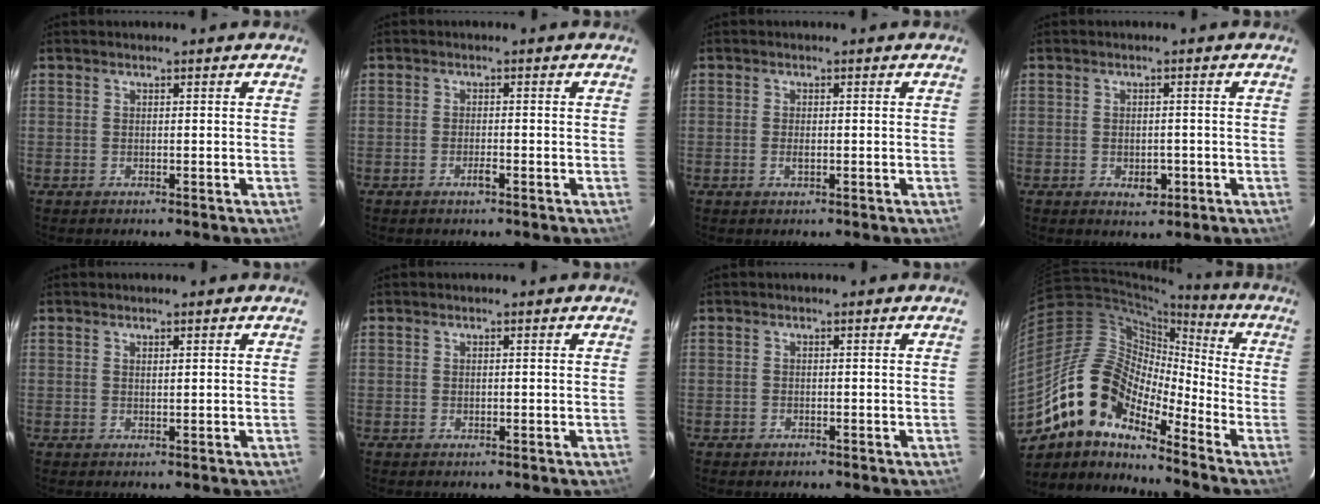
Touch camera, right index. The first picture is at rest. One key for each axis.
{"total": 1.8, "fx": -1.0, "fy": 0.4, "fz": 1.4, "tx": -0.028, "ty": 0.001, "tz": -0.018}
{"total": 1.5, "fx": -0.4, "fy": 0.7, "fz": 1.3, "tx": -0.025, "ty": 0.001, "tz": -0.006}
{"total": 3.6, "fx": -1.2, "fy": 2.4, "fz": 2.4, "tx": -0.040, "ty": -0.002, "tz": -0.011}
{"total": 0.8, "fx": 0.5, "fy": 0.2, "fz": 0.6, "tx": -0.011, "ty": 0.002, "tz": 0.009}
{"total": 0.7, "fx": -0.1, "fy": 0.5, "fz": 0.6, "tx": -0.009, "ty": 0.003, "tz": 0.000}
{"total": 1.0, "fx": -0.6, "fy": 0.7, "fz": 0.2, "tx": -0.003, "ty": 0.002, "tz": -0.008}
{"total": 15.1, "fx": -10.9, "fy": 6.1, "fz": 8.4, "tx": -0.136, "ty": 0.009, "tz": -0.222}